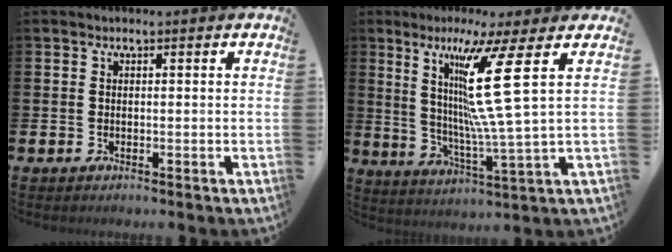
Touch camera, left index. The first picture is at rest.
{"total": 13.4, "force": [5.0, 0.0, 12.4], "torque": [-0.236, -0.011, 0.075]}